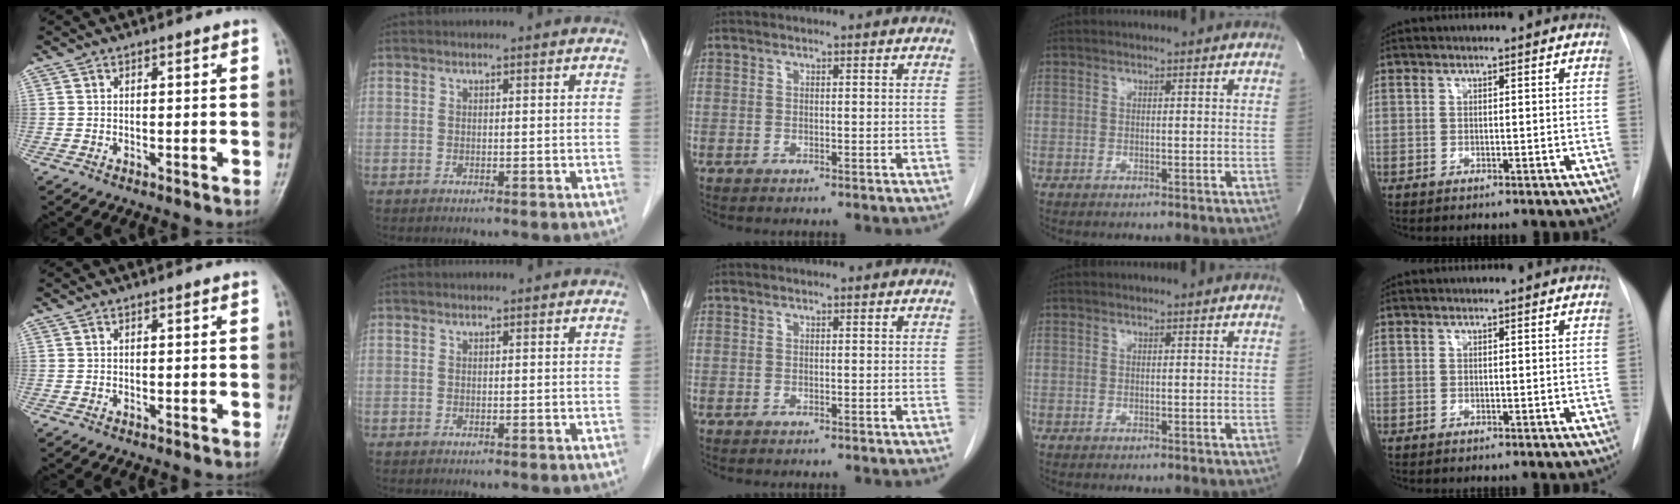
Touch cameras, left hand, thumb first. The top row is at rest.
{}